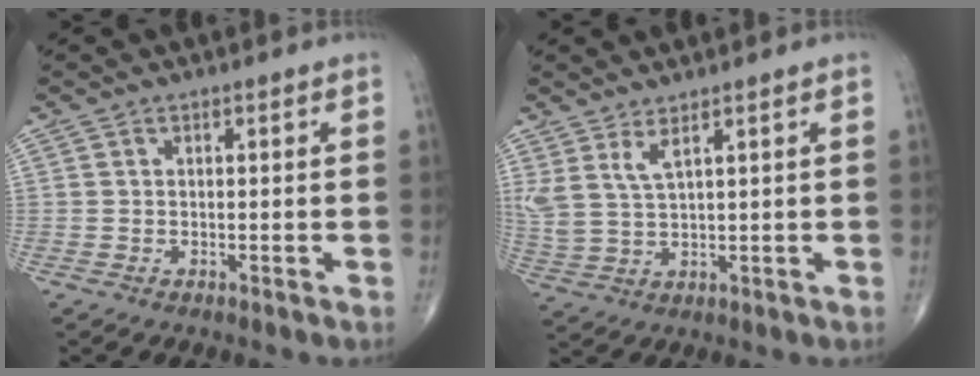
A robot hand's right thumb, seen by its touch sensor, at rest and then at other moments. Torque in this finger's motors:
{"motor_torque": [-0.26, -0.15, 0.26, 0.55, 0.07]}